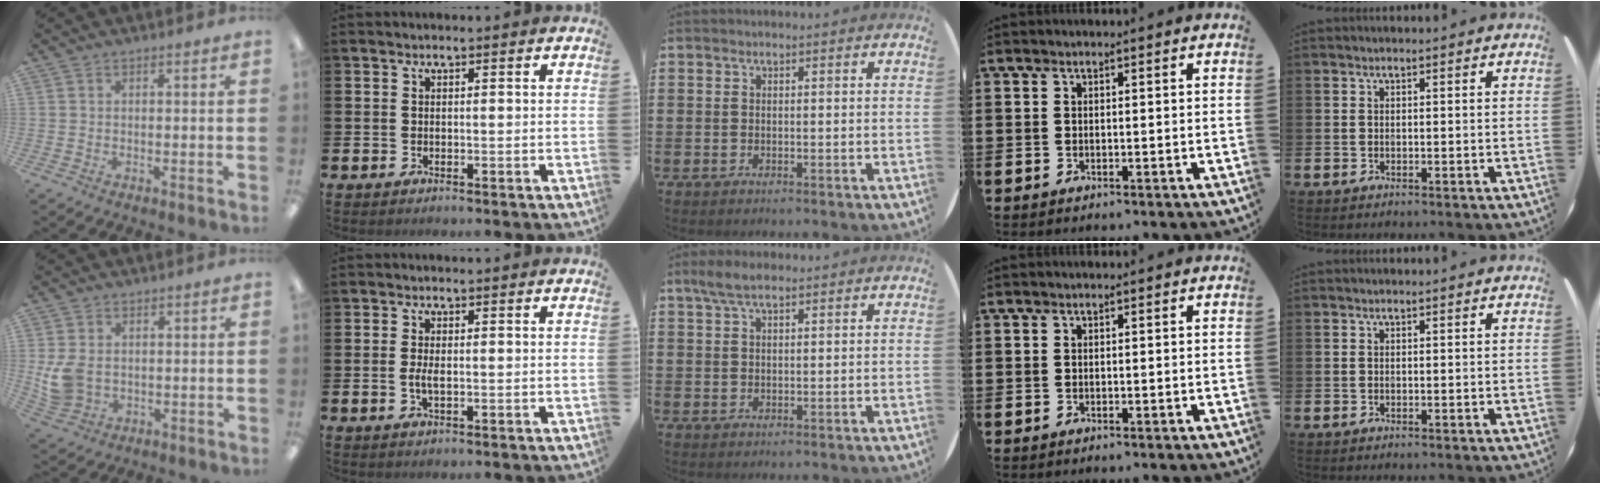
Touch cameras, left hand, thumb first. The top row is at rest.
{"thumb": {"total": 6.9, "force": [0.6, 5.6, 4.1], "torque": [-0.086, 0.006, 0.015]}, "index": {"total": 1.7, "force": [-0.2, 0.6, 1.6], "torque": [-0.024, -0.001, -0.007]}, "middle": {"total": 3.2, "force": [2.2, 1.0, 2.1], "torque": [-0.045, 0.004, 0.040]}}